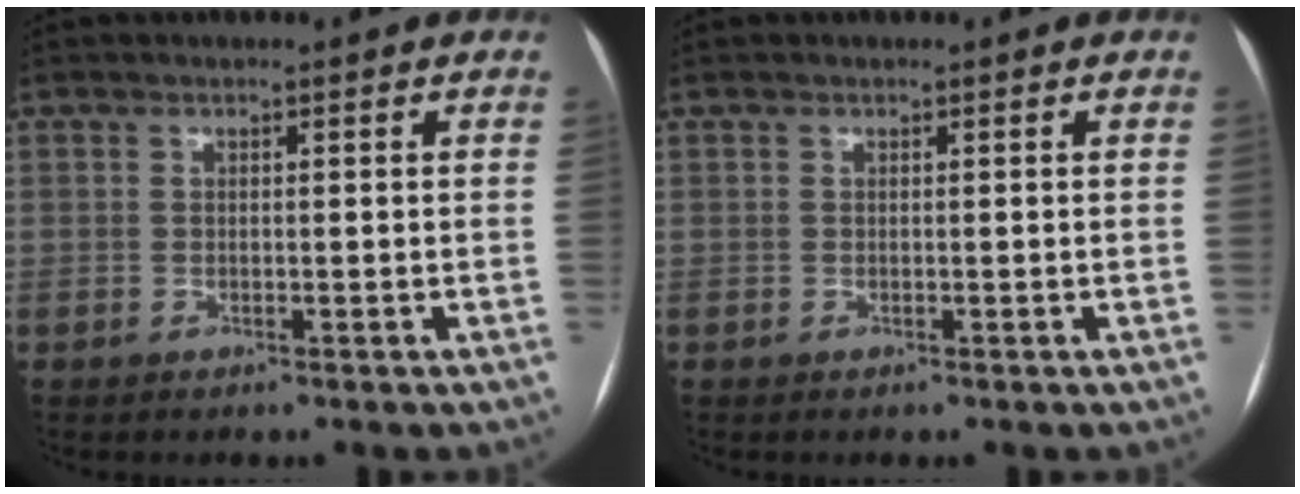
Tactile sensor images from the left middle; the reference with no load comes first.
{"total": 0.0}